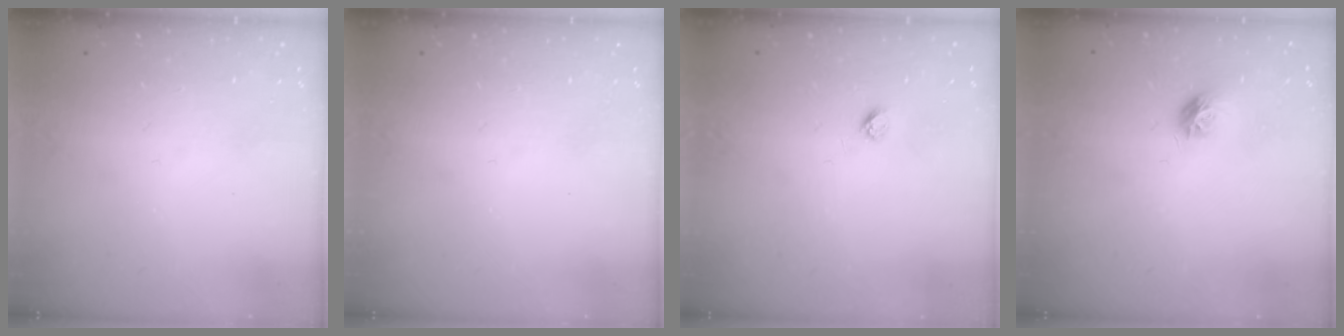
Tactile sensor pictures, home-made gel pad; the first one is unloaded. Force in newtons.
{"total": 0.0}
{"total": 2.7, "press": 2.6, "slide": 0.3}
{"total": 7.7, "press": 7.7, "slide": 0.2}